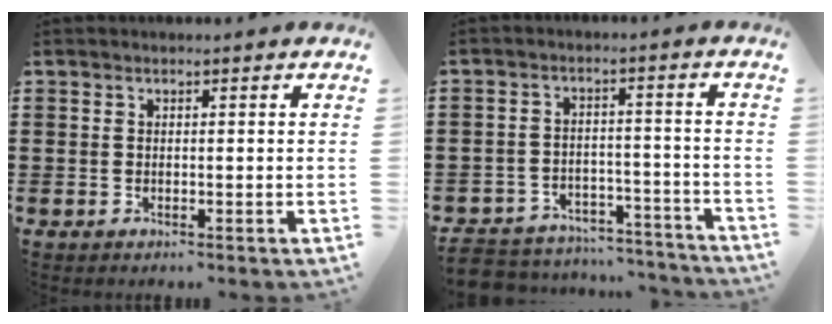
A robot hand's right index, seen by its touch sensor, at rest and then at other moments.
{"total": 5.2, "force": [-5.0, 0.9, 0.7], "torque": [-0.019, 0.011, -0.102]}